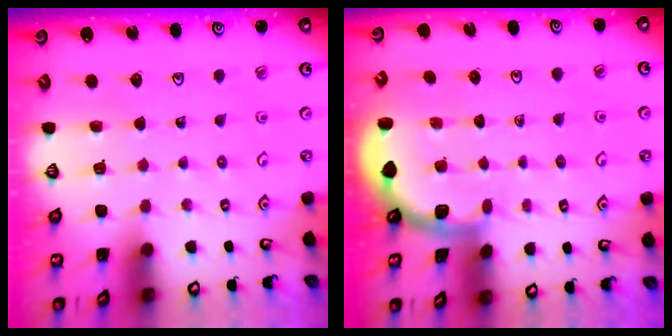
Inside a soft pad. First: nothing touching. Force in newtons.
{"total": 1.9, "press": 1.9, "slide": 0.0}